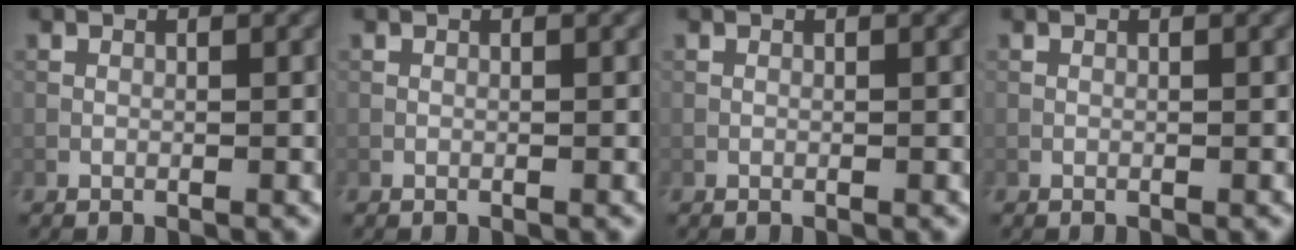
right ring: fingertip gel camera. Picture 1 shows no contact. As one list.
[{"total": 0.0}, {"total": 0.0}, {"total": 0.0}]